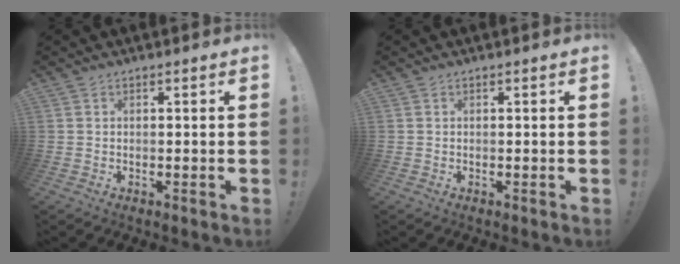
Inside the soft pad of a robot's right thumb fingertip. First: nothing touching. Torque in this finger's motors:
{"motor_torque": [0.00, 0.00, 0.00, 0.00, 0.02]}